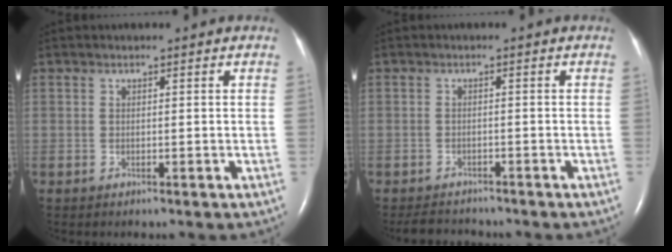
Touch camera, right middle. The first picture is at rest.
{"total": 4.3, "force": [-4.1, 0.9, 0.7], "torque": [-0.013, -0.010, -0.063]}